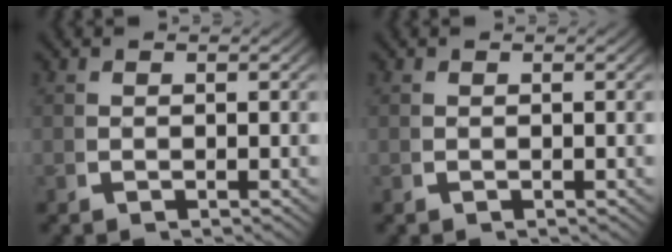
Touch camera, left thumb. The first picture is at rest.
{"total": 0.0}